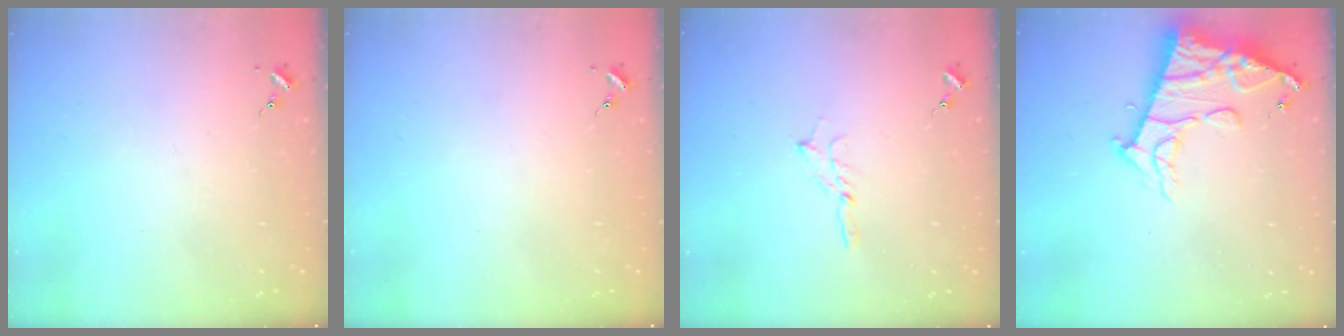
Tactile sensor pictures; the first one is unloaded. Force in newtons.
{"total": 0.0}
{"total": 2.9, "press": 2.9, "slide": 0.3}
{"total": 14.5, "press": 14.5, "slide": 1.2}